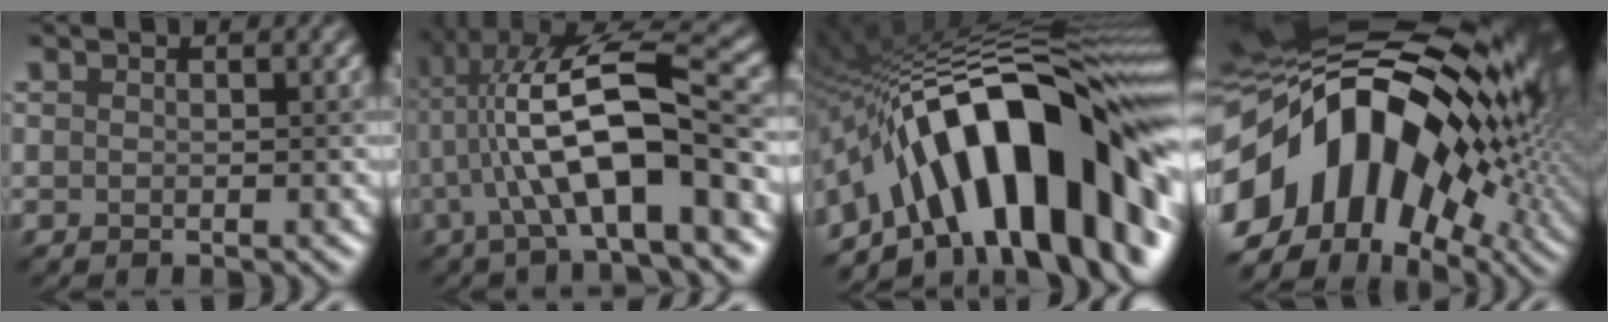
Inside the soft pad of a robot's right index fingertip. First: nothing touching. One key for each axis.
{"total": 11.1, "fx": -1.0, "fy": 2.8, "fz": 10.7, "tx": -0.183, "ty": 0.022, "tz": -0.021}
{"total": 18.0, "fx": -4.9, "fy": 7.8, "fz": 15.5, "tx": -0.194, "ty": 0.053, "tz": -0.104}
{"total": 19.2, "fx": 1.6, "fy": 11.9, "fz": 14.9, "tx": -0.236, "ty": -0.004, "tz": 0.021}